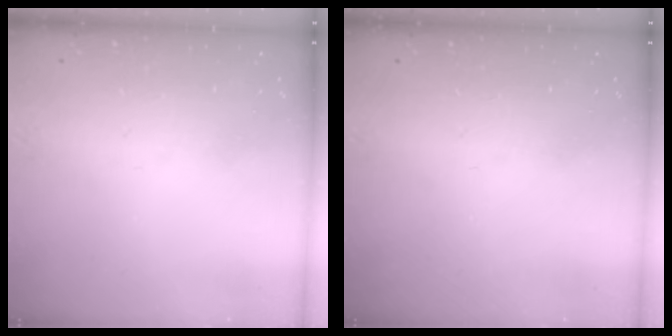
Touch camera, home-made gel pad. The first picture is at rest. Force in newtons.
{"total": 0.0}